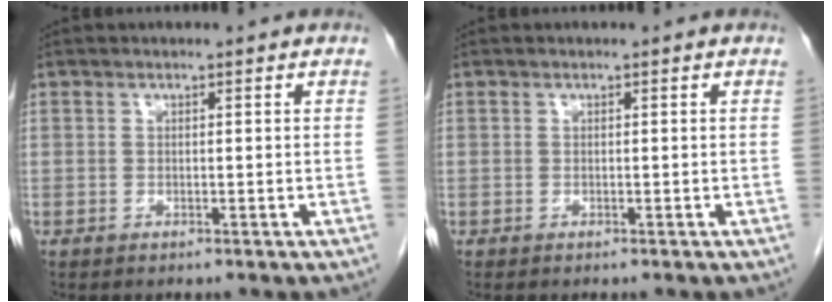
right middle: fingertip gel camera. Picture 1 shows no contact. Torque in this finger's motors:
{"motor_torque": [0.09, -0.31, 0.02, 0.01]}